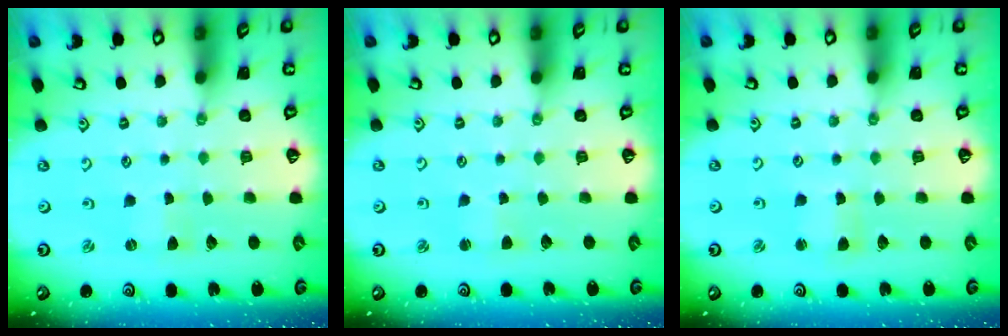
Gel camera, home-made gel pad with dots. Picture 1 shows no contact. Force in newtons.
{"total": 1.2, "press": 1.1, "slide": 0.1}
{"total": 2.0, "press": 2.0, "slide": 0.3}